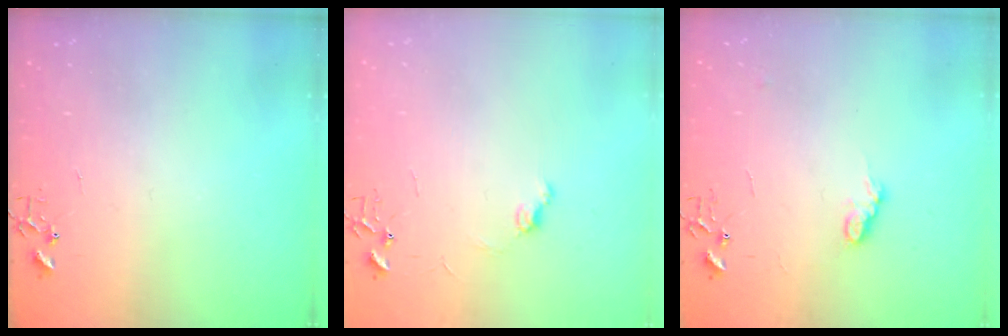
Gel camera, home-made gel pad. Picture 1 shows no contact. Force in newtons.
{"total": 5.8, "press": 5.7, "slide": 0.6}
{"total": 7.6, "press": 7.6, "slide": 0.5}